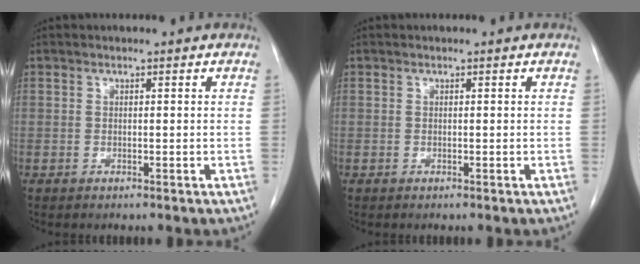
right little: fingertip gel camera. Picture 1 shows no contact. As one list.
[{"total": 0.0}]